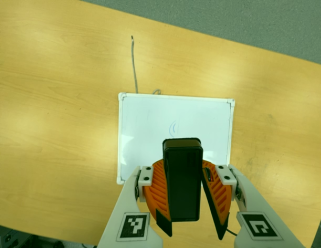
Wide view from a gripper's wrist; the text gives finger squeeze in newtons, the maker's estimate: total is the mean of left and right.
{"total": 8.7, "left": 8.8, "right": 8.5}